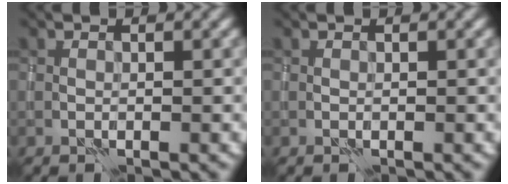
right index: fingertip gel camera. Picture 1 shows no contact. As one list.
[{"total": 0.0}]